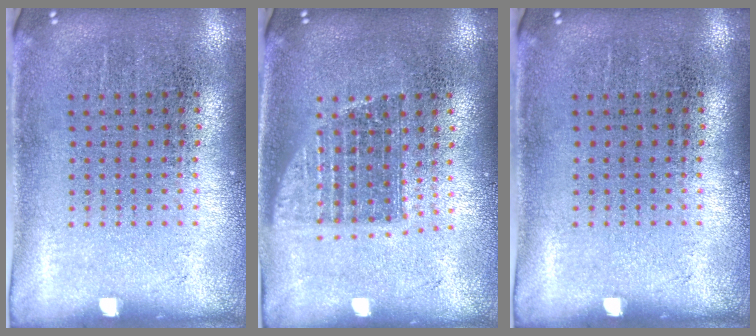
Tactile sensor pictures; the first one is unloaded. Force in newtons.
{"total": 1.3, "press": 1.1, "slide": 0.7}
{"total": 0.0}